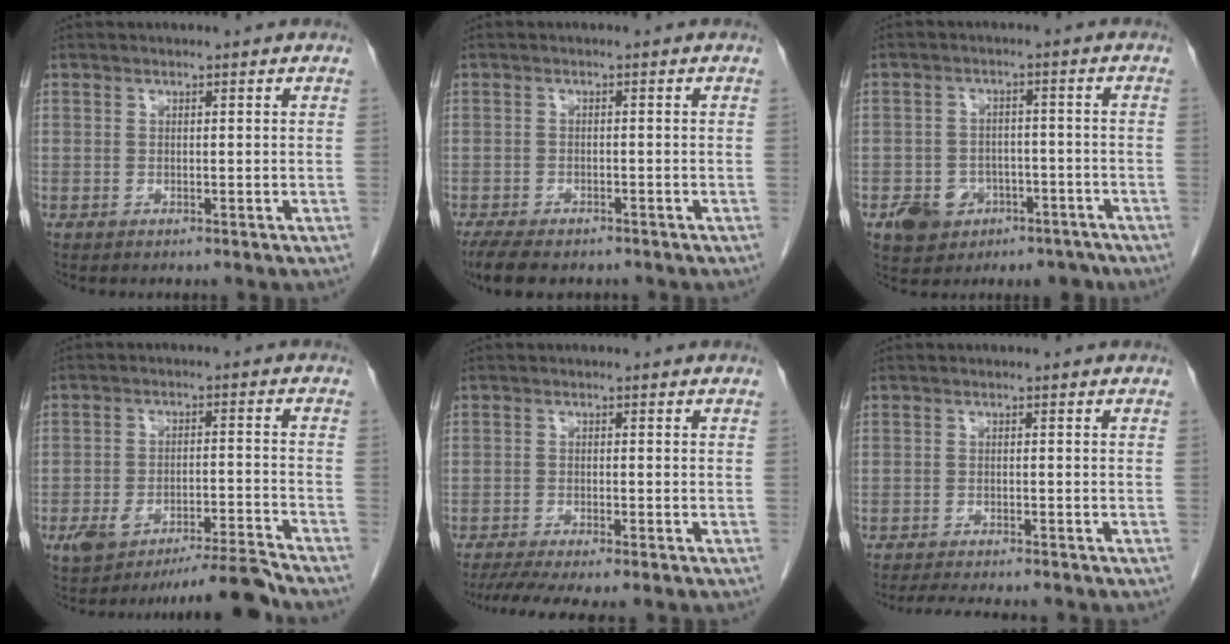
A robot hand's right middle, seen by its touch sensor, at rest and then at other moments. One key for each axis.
{"total": 7.3, "fx": -5.7, "fy": 2.7, "fz": 3.6, "tx": -0.057, "ty": -0.012, "tz": -0.083}
{"total": 7.8, "fx": -4.4, "fy": 6.0, "fz": 2.2, "tx": -0.037, "ty": 0.020, "tz": -0.057}
{"total": 8.0, "fx": -6.9, "fy": -0.1, "fz": 4.0, "tx": -0.065, "ty": 0.007, "tz": -0.112}
{"total": 7.6, "fx": -6.4, "fy": 0.4, "fz": 4.2, "tx": -0.064, "ty": -0.012, "tz": -0.099}
{"total": 6.9, "fx": -6.2, "fy": 0.8, "fz": 2.9, "tx": -0.044, "ty": -0.014, "tz": -0.091}